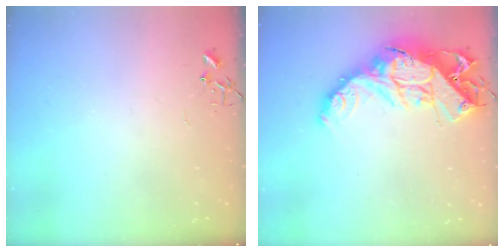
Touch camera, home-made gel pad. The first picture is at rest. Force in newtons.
{"total": 20.4, "press": 20.4, "slide": 1.7}